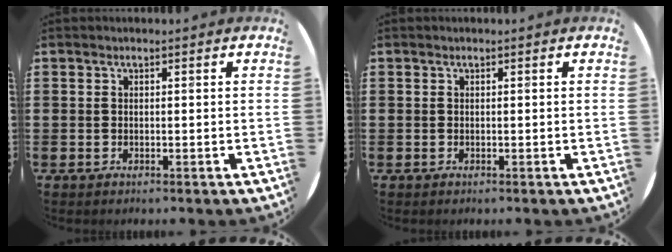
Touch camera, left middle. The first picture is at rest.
{"total": 0.0}